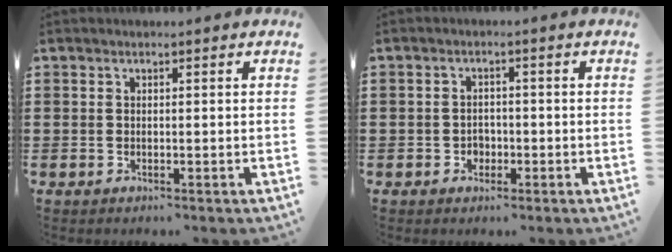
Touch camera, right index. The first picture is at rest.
{"total": 2.0, "force": [-0.8, 1.7, 0.7], "torque": [-0.017, 0.002, -0.019]}